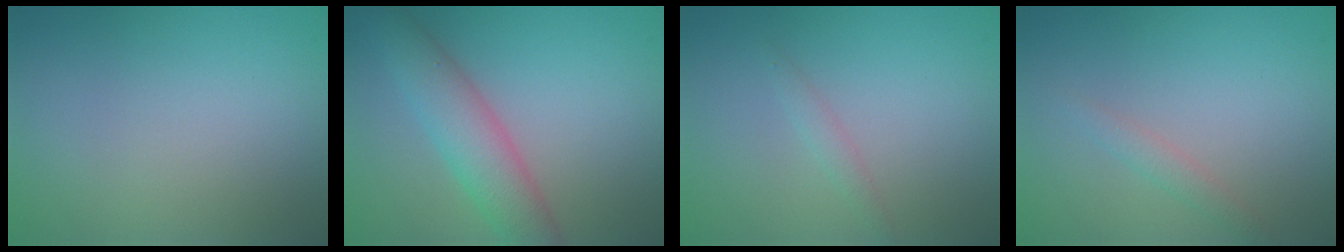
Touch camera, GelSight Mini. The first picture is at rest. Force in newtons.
{"total": 5.0, "press": 5.0, "slide": 0.2}
{"total": 1.0, "press": 1.0, "slide": 0.0}
{"total": 1.3, "press": 1.3, "slide": 0.1}